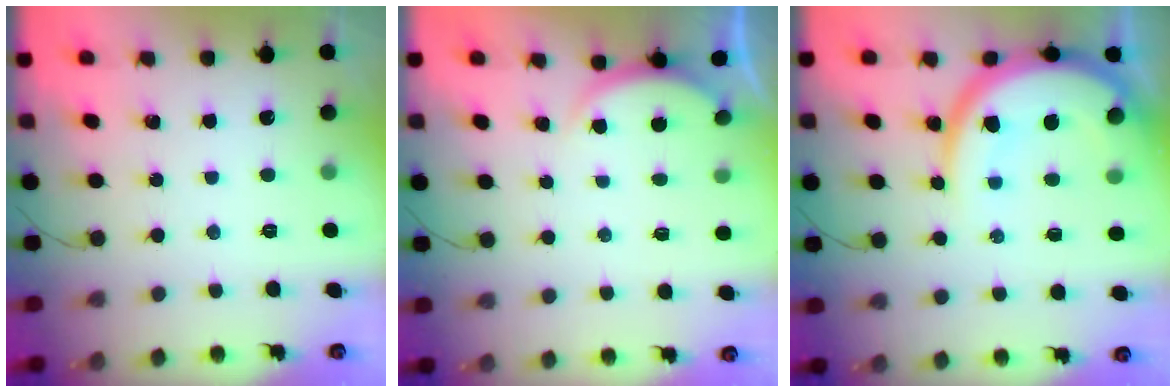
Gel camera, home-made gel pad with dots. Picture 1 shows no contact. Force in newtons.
{"total": 1.9, "press": 1.9, "slide": 0.5}
{"total": 15.6, "press": 15.5, "slide": 1.7}